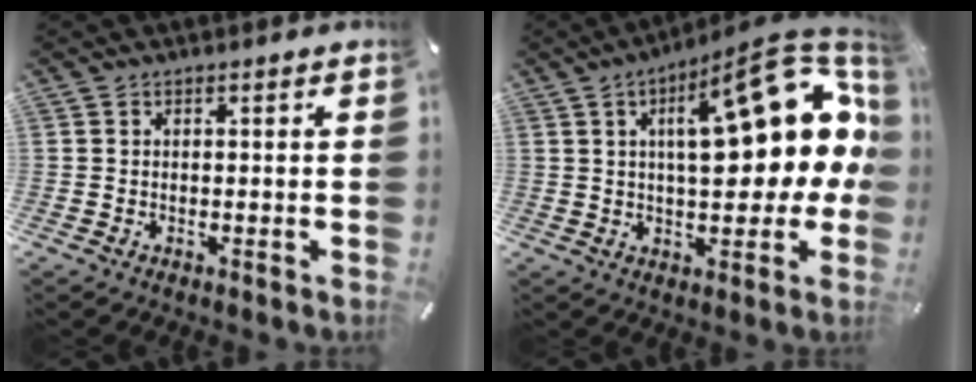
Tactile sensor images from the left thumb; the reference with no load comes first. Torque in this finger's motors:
{"motor_torque": [2.47, 2.54, 2.26, -0.50, 0.77]}